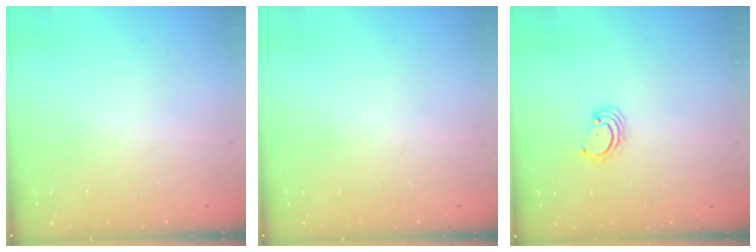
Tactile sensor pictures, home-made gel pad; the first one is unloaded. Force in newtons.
{"total": 0.0}
{"total": 2.7, "press": 2.7, "slide": 0.3}